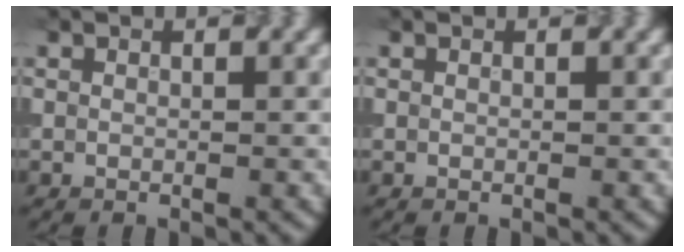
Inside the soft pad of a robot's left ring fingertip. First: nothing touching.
{"total": 0.0}